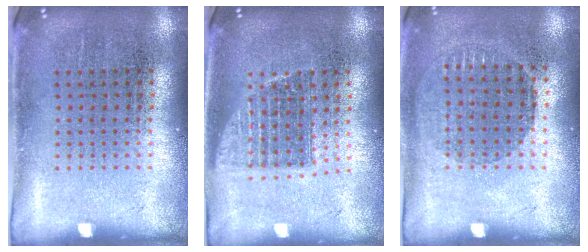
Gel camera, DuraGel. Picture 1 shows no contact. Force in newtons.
{"total": 1.3, "press": 1.1, "slide": 0.7}
{"total": 1.0, "press": 0.9, "slide": 0.4}